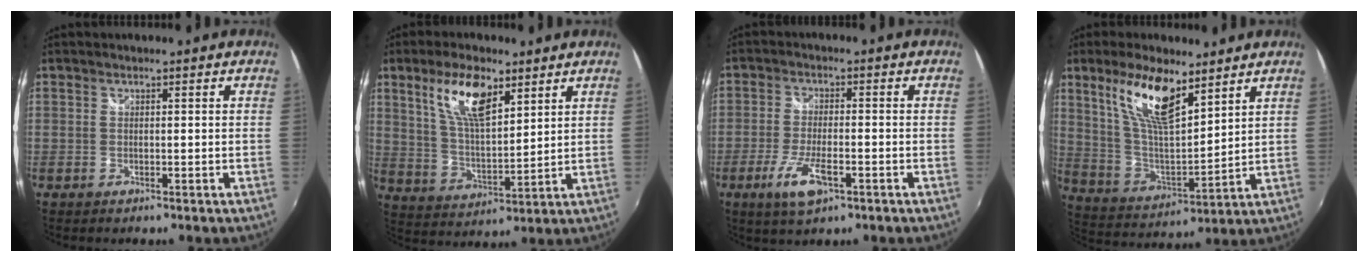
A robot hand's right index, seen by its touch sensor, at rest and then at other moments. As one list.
[{"total": 11.7, "force": [6.3, 4.3, 8.8], "torque": [-0.166, 0.009, 0.126]}, {"total": 7.7, "force": [-3.7, 2.5, 6.2], "torque": [-0.137, -0.015, -0.069]}, {"total": 14.6, "force": [8.9, 4.8, 10.6], "torque": [-0.205, 0.006, 0.180]}]